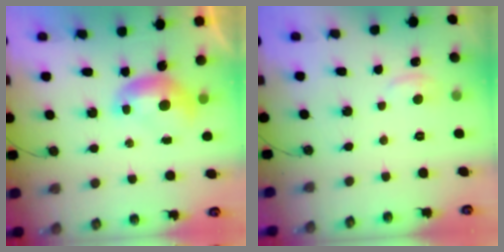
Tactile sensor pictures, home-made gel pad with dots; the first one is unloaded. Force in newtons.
{"total": 1.4, "press": 1.1, "slide": 0.8}